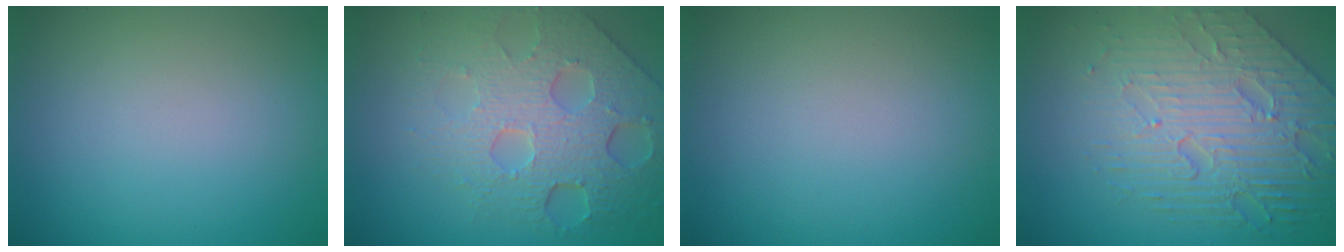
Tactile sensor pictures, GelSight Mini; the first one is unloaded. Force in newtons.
{"total": 7.9, "press": 5.5, "slide": 5.7}
{"total": 0.0}
{"total": 7.9, "press": 5.7, "slide": 5.5}